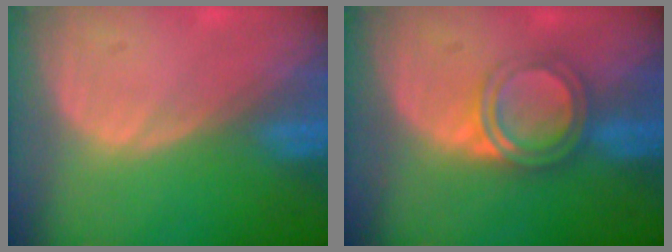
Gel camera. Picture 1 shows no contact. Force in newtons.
{"total": 4.9, "press": 4.4, "slide": 2.1}